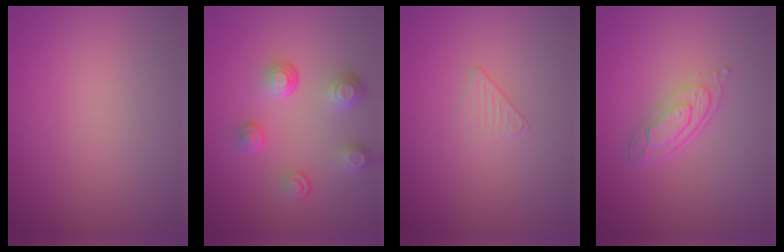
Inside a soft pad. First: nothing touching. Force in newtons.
{"total": 3.9, "press": 2.8, "slide": 2.6}
{"total": 1.1, "press": 0.5, "slide": 1.0}
{"total": 4.0, "press": 2.9, "slide": 2.7}